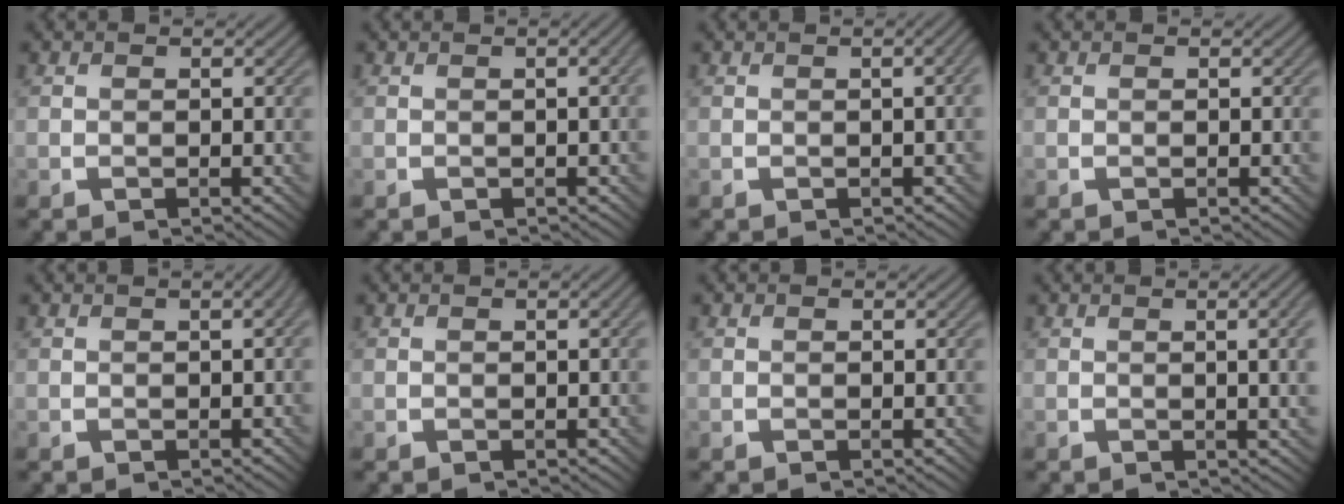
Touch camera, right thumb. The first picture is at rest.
{"total": 1.6, "force": [0.1, 0.2, 1.6], "torque": [-0.020, 0.006, -0.002]}
{"total": 2.1, "force": [0.1, 0.4, 2.1], "torque": [-0.024, 0.008, -0.002]}
{"total": 0.0}
{"total": 1.6, "force": [0.4, 0.3, 1.5], "torque": [-0.020, 0.006, 0.000]}
{"total": 0.8, "force": [0.1, 0.0, 0.8], "torque": [-0.013, 0.005, 0.000]}
{"total": 0.0}
{"total": 5.2, "force": [0.4, 1.2, 5.0], "torque": [-0.064, 0.011, 0.006]}